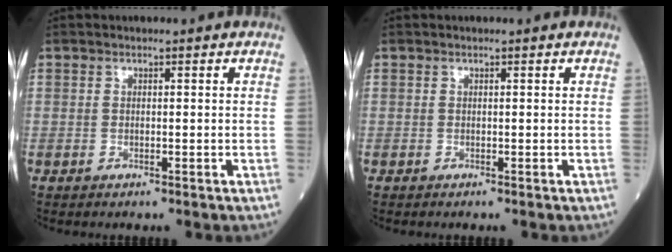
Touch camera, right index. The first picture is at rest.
{"total": 0.0}